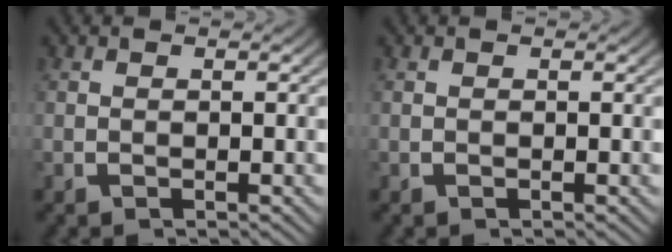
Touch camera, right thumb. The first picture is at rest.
{"total": 0.0}